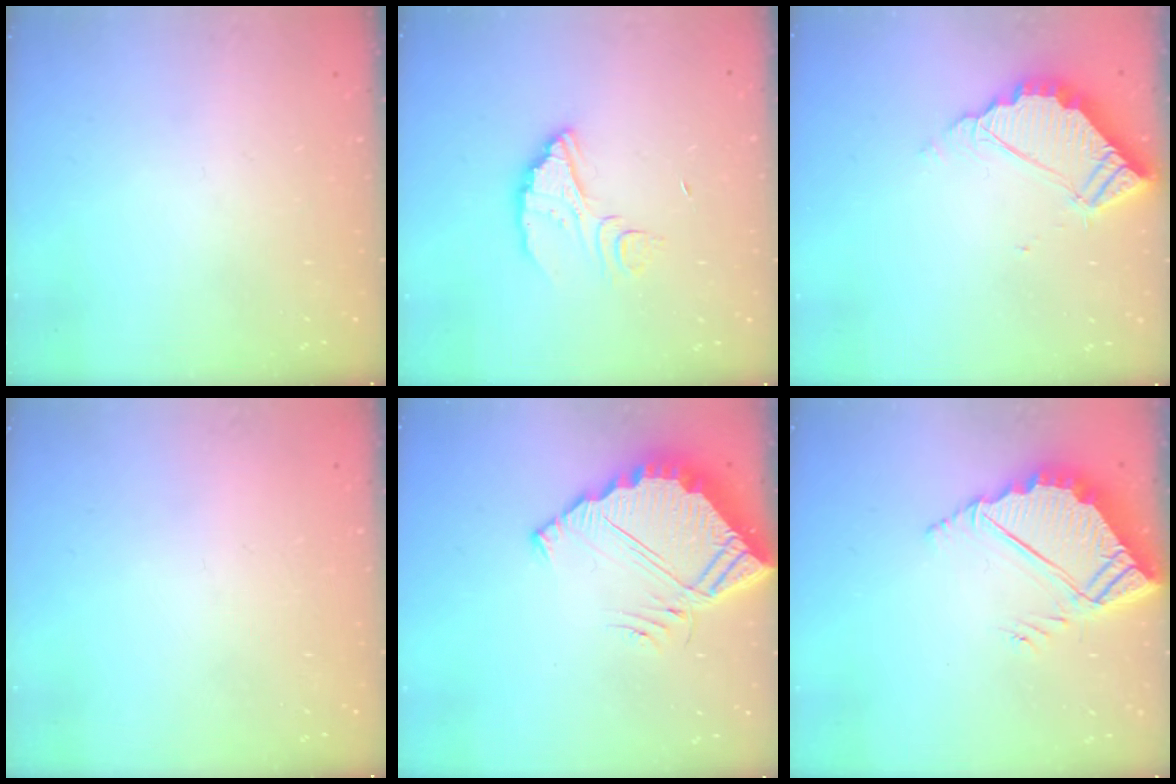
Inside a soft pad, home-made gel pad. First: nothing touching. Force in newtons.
{"total": 5.6, "press": 5.6, "slide": 0.3}
{"total": 5.5, "press": 5.5, "slide": 0.4}
{"total": 2.3, "press": 2.3, "slide": 0.1}
{"total": 7.1, "press": 7.1, "slide": 0.5}
{"total": 7.8, "press": 7.7, "slide": 0.5}